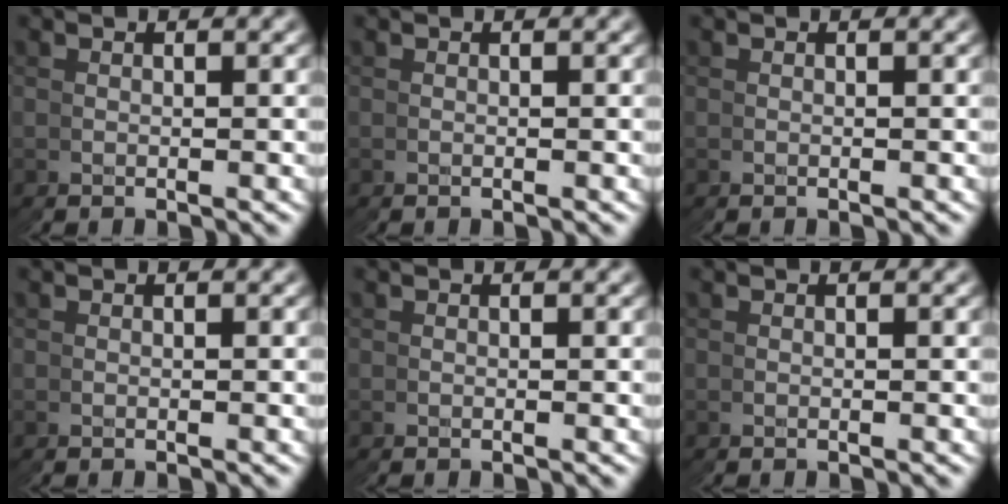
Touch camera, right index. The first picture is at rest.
{"total": 0.0}
{"total": 0.0}
{"total": 0.0}
{"total": 0.0}
{"total": 0.0}